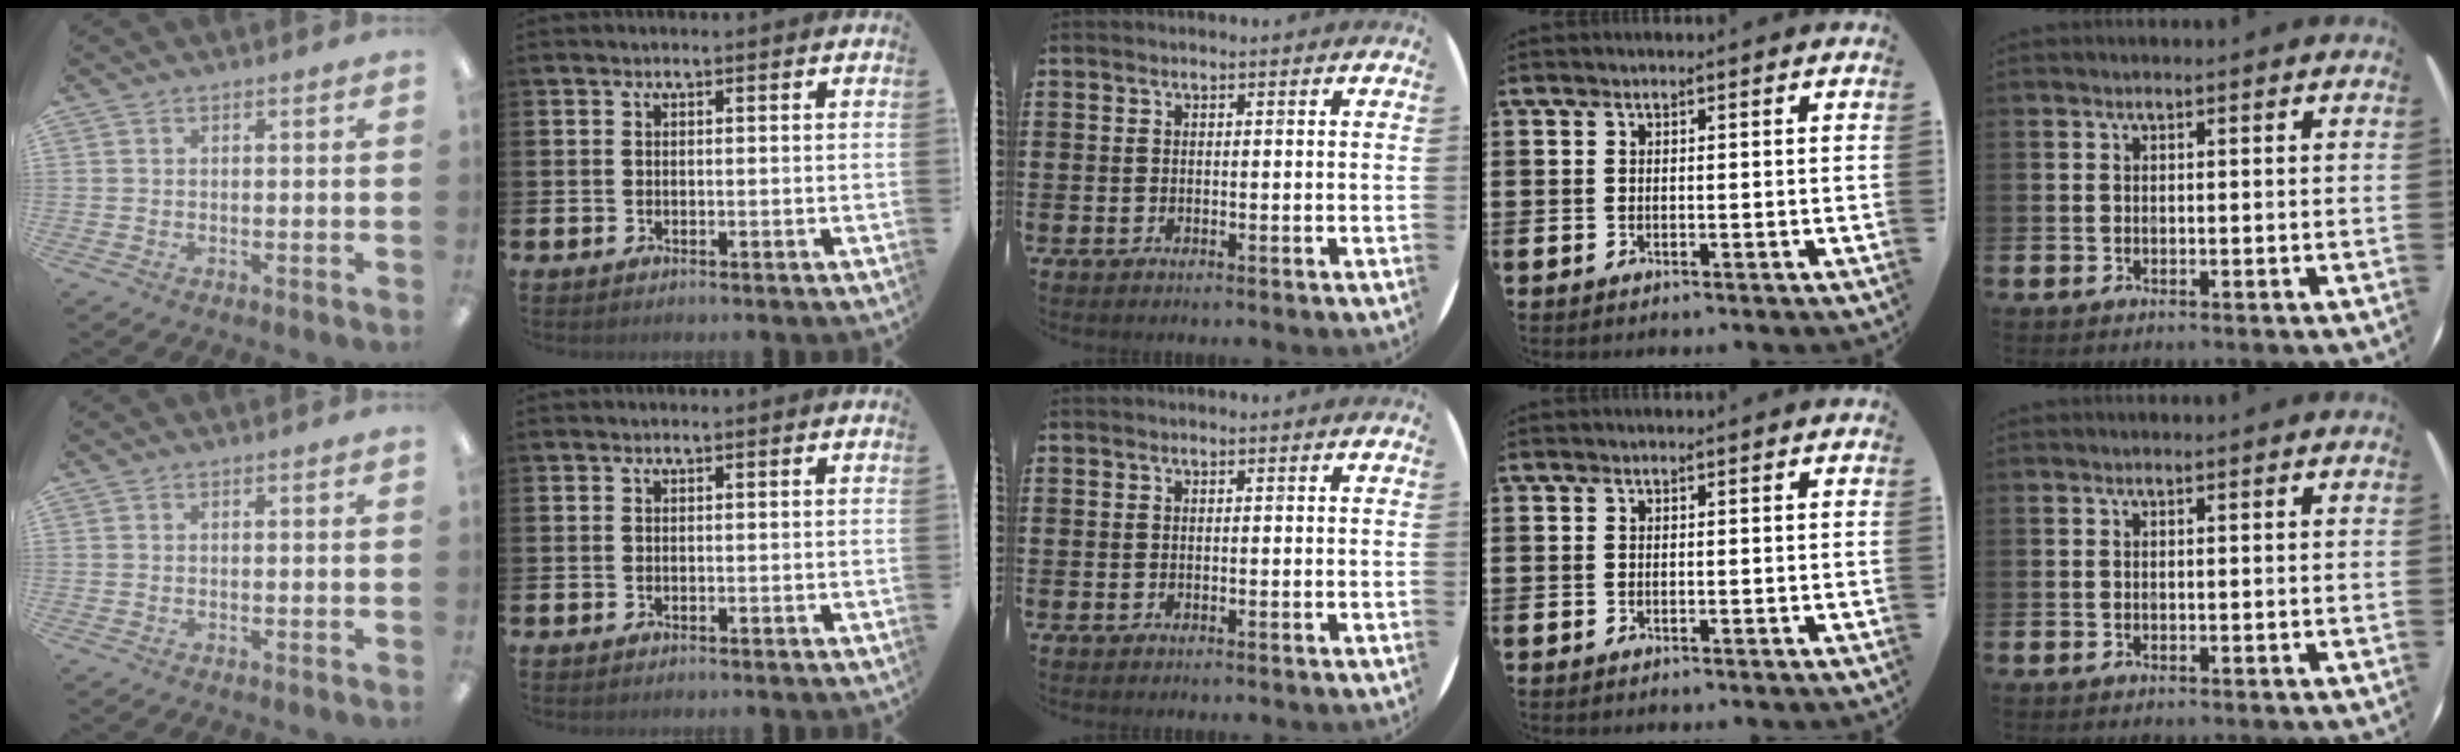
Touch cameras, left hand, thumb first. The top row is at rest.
{}